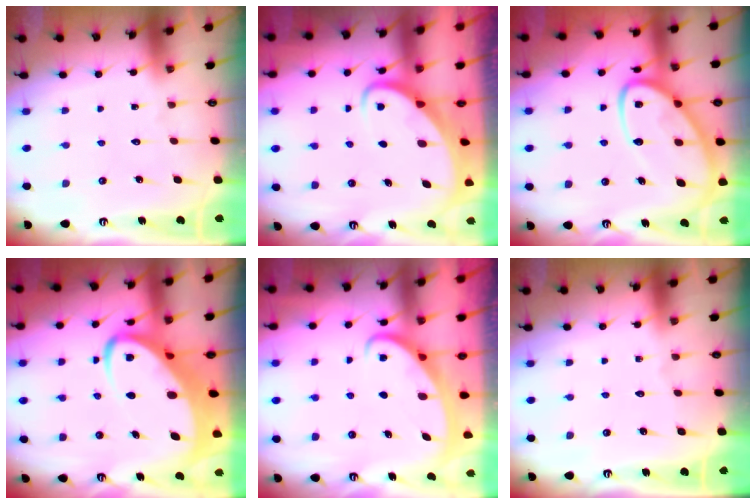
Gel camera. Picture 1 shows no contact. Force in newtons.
{"total": 3.0, "press": 3.0, "slide": 0.4}
{"total": 15.5, "press": 15.4, "slide": 1.5}
{"total": 9.0, "press": 9.0, "slide": 0.9}
{"total": 2.5, "press": 2.5, "slide": 0.3}
{"total": 0.0}